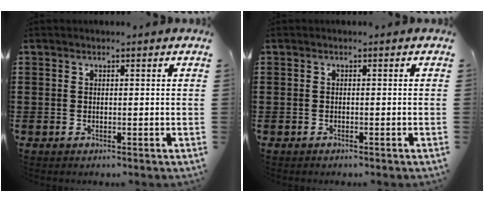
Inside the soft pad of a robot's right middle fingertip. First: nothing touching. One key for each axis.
{"total": 0.5, "fx": -0.5, "fy": 0.1, "fz": 0.1, "tx": -0.003, "ty": -0.001, "tz": -0.011}